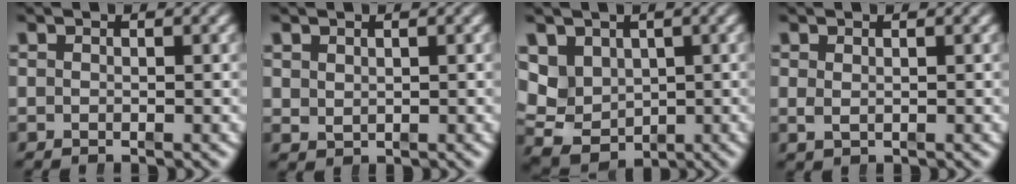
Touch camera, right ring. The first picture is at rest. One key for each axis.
{"total": 0.8, "fx": 0.7, "fy": 0.1, "fz": 0.2, "tx": 0.002, "ty": -0.005, "tz": 0.028}
{"total": 6.9, "fx": -0.1, "fy": 6.1, "fz": 3.3, "tx": -0.099, "ty": -0.040, "tz": 0.014}
{"total": 0.6, "fx": 0.3, "fy": -0.1, "fz": 0.5, "tx": -0.008, "ty": -0.008, "tz": 0.016}